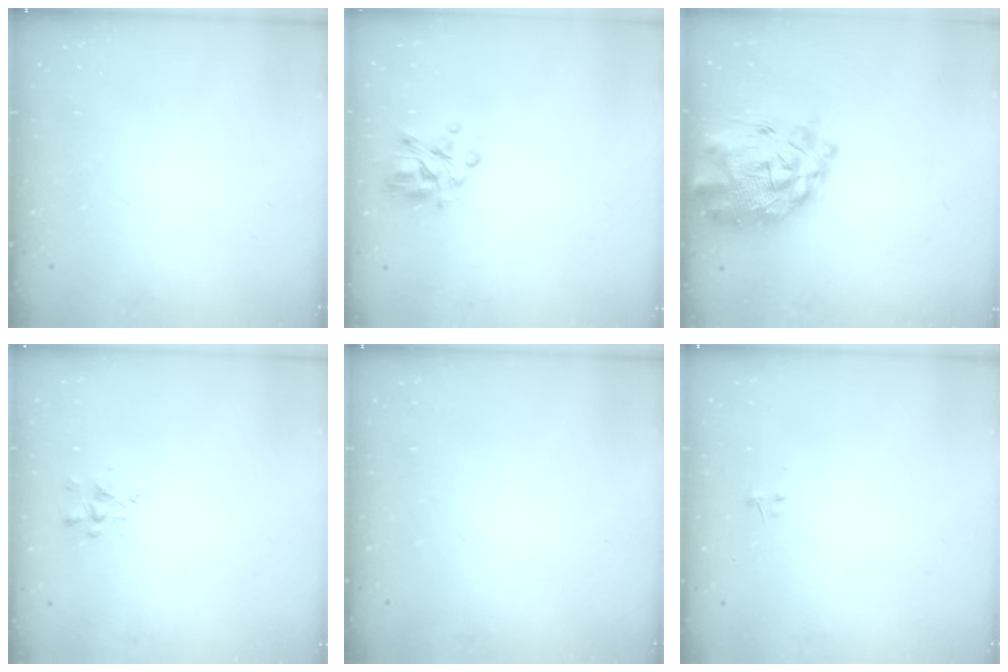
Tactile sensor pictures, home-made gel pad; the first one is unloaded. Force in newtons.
{"total": 5.9, "press": 5.5, "slide": 2.0}
{"total": 9.4, "press": 8.7, "slide": 3.6}
{"total": 1.2, "press": 1.1, "slide": 0.5}
{"total": 0.0}
{"total": 0.6, "press": 0.6, "slide": 0.3}